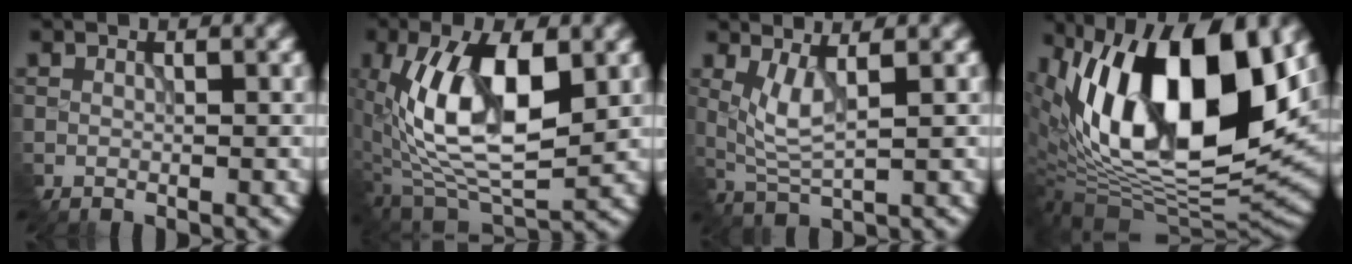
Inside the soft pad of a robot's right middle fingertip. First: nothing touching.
{"total": 11.5, "force": [0.3, 5.6, 10.0], "torque": [-0.180, 0.001, 0.004]}
{"total": 3.0, "force": [0.6, 0.9, 2.8], "torque": [-0.068, -0.008, 0.023]}
{"total": 16.7, "force": [4.6, 7.9, 13.9], "torque": [-0.230, 0.005, 0.063]}